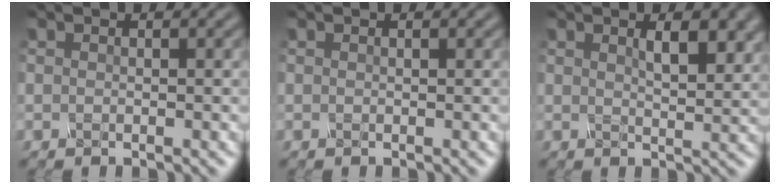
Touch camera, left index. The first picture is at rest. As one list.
[{"total": 0.0}, {"total": 3.5, "force": [1.3, 1.3, 3.0], "torque": [-0.047, 0.000, 0.027]}]